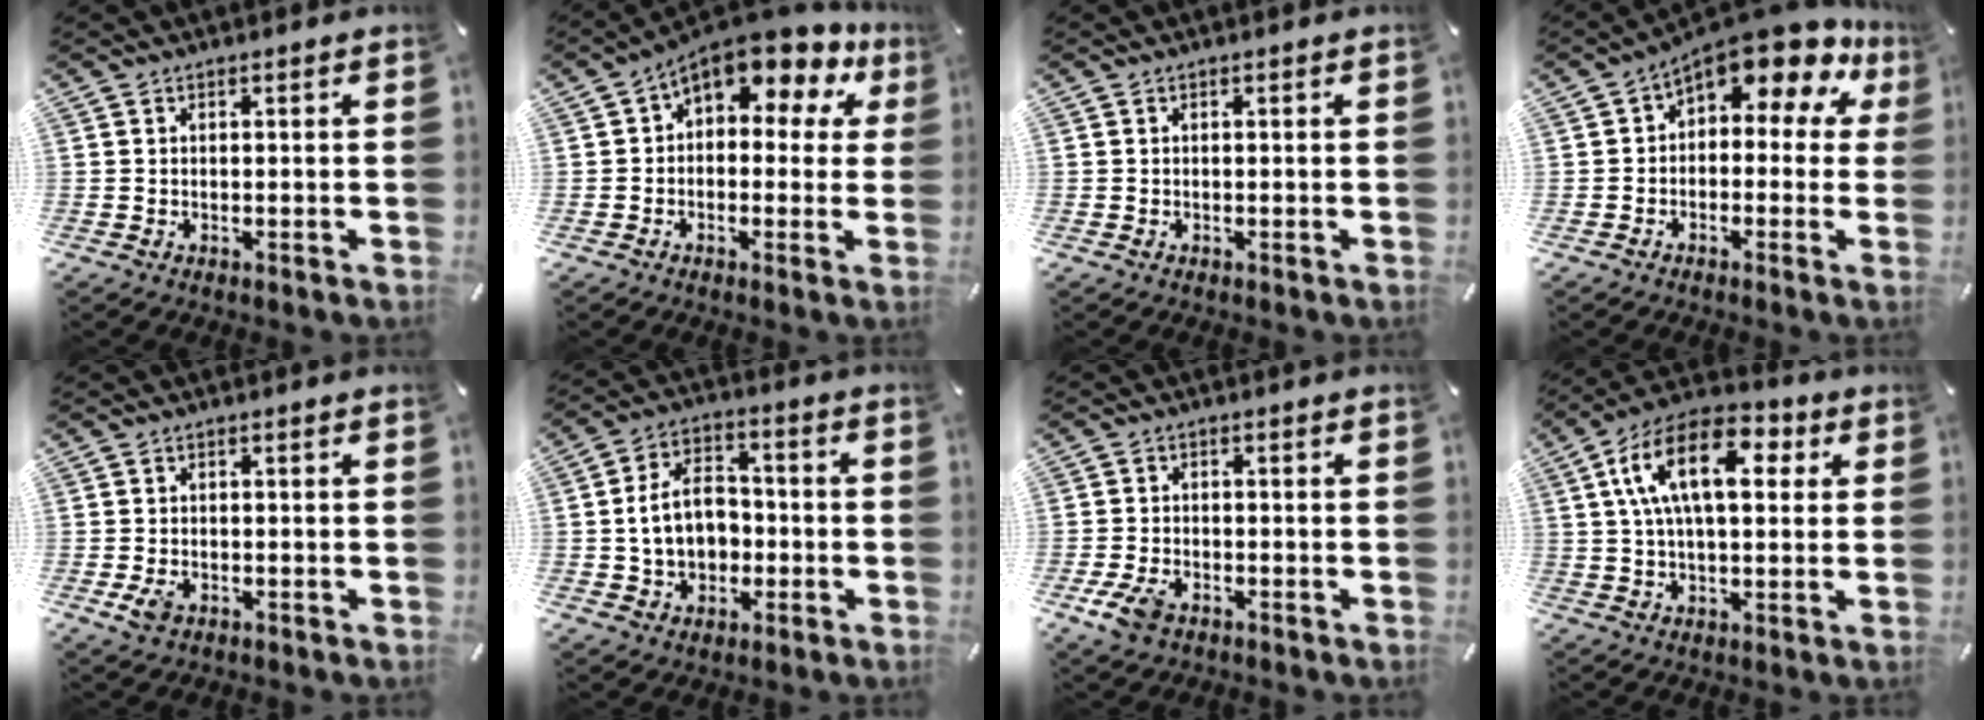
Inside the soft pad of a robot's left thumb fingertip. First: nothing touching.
{"total": 10.9, "force": [6.5, 5.3, 6.9], "torque": [-0.112, -0.043, 0.115]}
{"total": 0.0}
{"total": 11.6, "force": [7.3, 4.4, 7.8], "torque": [-0.128, -0.063, 0.126]}
{"total": 3.2, "force": [-1.2, 2.1, 2.1], "torque": [-0.057, -0.002, -0.026]}
{"total": 10.6, "force": [-1.0, 8.5, 6.2], "torque": [-0.113, 0.024, -0.013]}
{"total": 5.2, "force": [-2.7, 3.2, 3.2], "torque": [-0.081, 0.006, -0.055]}
{"total": 16.7, "force": [5.0, 8.9, 13.2], "torque": [-0.256, 0.006, 0.081]}